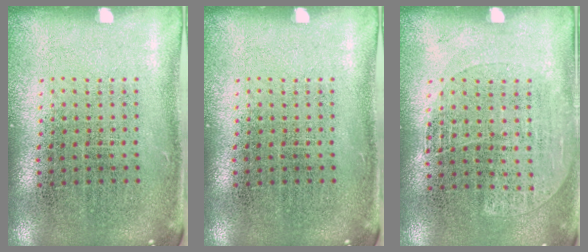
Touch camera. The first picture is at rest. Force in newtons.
{"total": 0.0}
{"total": 1.1, "press": 0.9, "slide": 0.6}